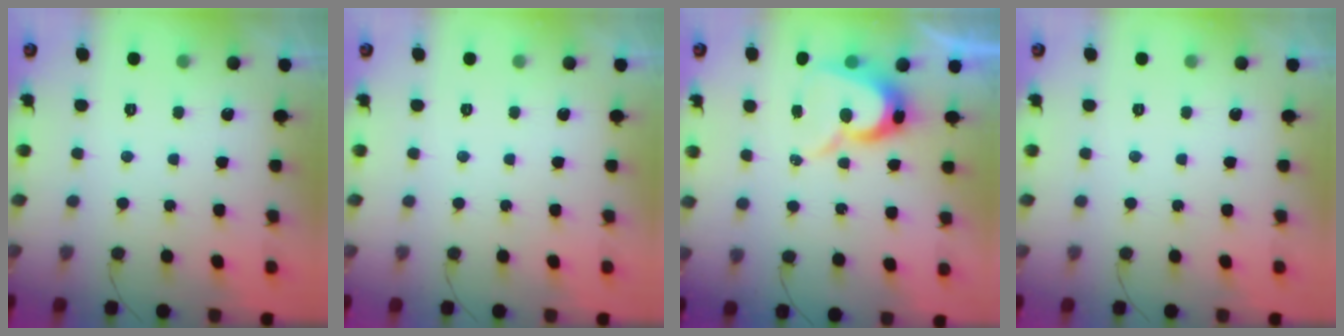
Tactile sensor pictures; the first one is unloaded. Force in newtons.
{"total": 0.0}
{"total": 11.4, "press": 11.4, "slide": 1.1}
{"total": 0.0}